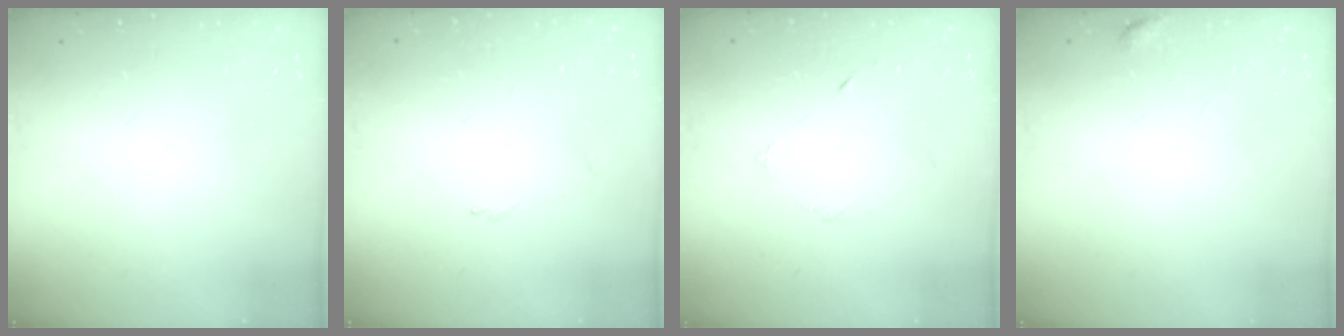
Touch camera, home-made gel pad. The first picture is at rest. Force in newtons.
{"total": 0.0}
{"total": 2.3, "press": 2.2, "slide": 0.2}
{"total": 2.6, "press": 2.5, "slide": 0.3}